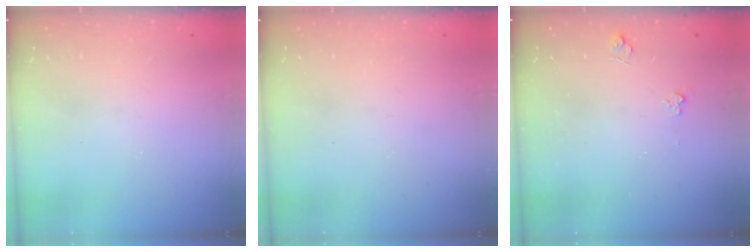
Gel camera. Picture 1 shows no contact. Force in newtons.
{"total": 0.0}
{"total": 3.6, "press": 3.6, "slide": 0.4}